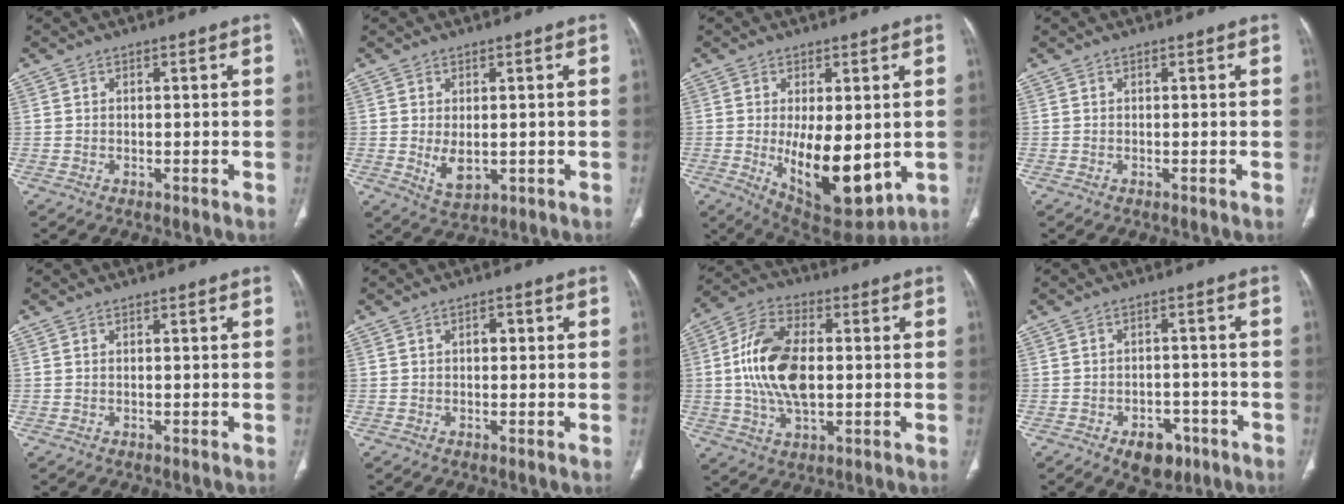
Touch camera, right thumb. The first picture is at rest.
{"total": 4.8, "force": [-0.4, 2.7, 3.9], "torque": [-0.064, -0.010, 0.008]}
{"total": 15.6, "force": [-1.8, 7.2, 13.7], "torque": [-0.190, -0.028, -0.003]}
{"total": 0.0}
{"total": 0.0}
{"total": 2.0, "force": [0.3, 1.3, 1.4], "torque": [-0.016, 0.007, 0.003]}
{"total": 15.3, "force": [0.3, 8.5, 12.8], "torque": [-0.249, 0.015, 0.002]}
{"total": 7.1, "force": [-3.9, 4.6, 3.8], "torque": [-0.028, 0.024, -0.051]}